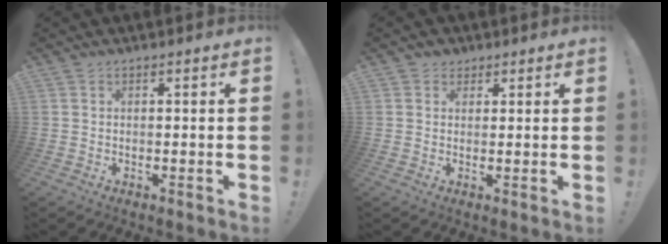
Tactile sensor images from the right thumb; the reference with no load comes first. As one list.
[{"total": 2.9, "force": [1.7, 2.3, 0.4], "torque": [-0.005, -0.003, 0.032]}]